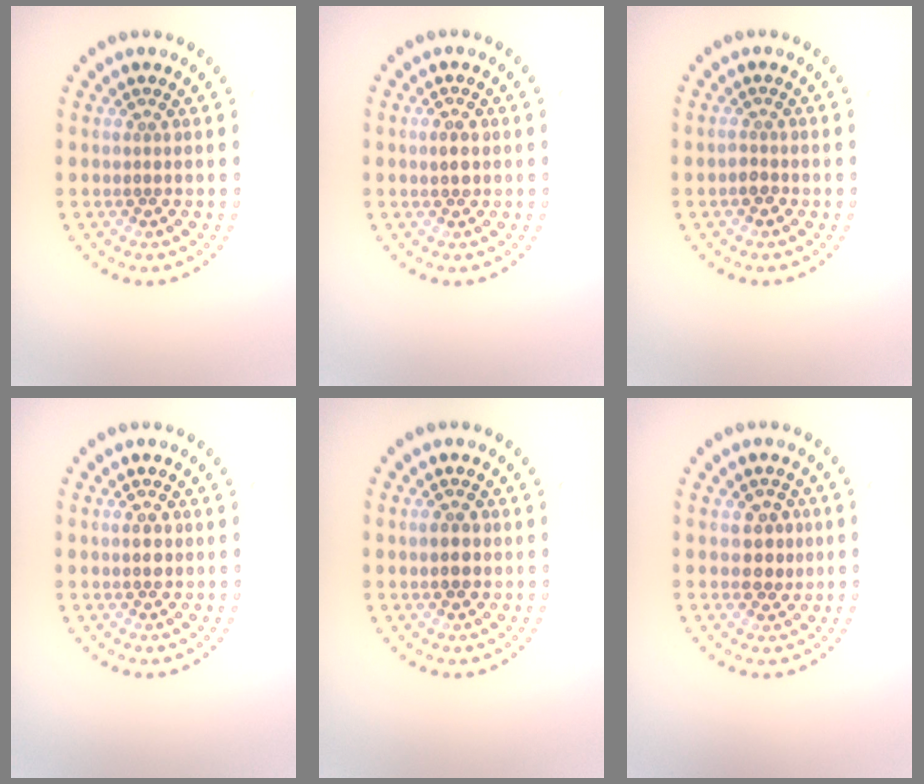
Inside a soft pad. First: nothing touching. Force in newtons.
{"total": 1.4, "press": 1.4, "slide": 0.1}
{"total": 1.1, "press": 0.9, "slide": 0.6}
{"total": 1.8, "press": 1.7, "slide": 0.2}
{"total": 1.8, "press": 1.8, "slide": 0.3}
{"total": 2.4, "press": 2.3, "slide": 0.6}